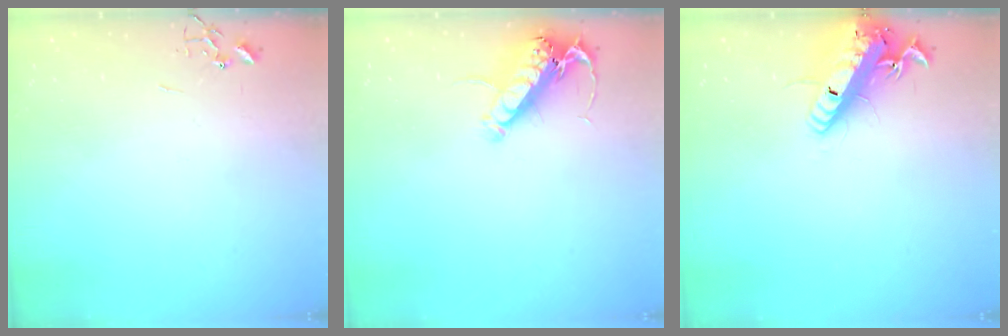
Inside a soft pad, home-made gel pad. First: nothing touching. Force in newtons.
{"total": 14.2, "press": 14.0, "slide": 2.5}
{"total": 17.3, "press": 17.0, "slide": 3.4}